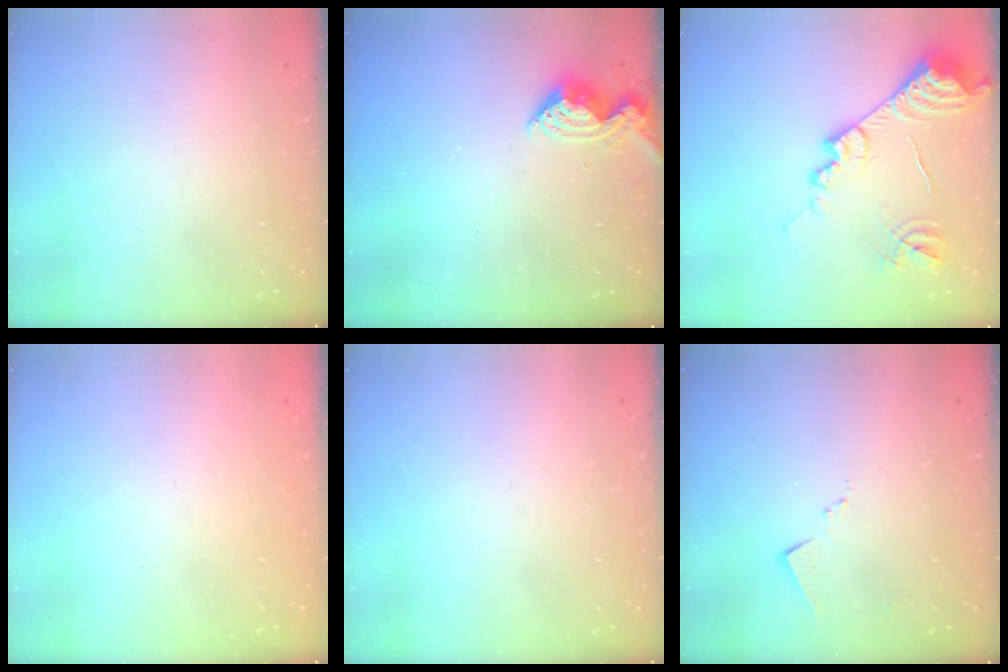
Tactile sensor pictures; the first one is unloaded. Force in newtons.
{"total": 10.0, "press": 10.0, "slide": 1.0}
{"total": 17.2, "press": 17.1, "slide": 1.6}
{"total": 1.5, "press": 1.3, "slide": 0.9}
{"total": 0.0}
{"total": 6.8, "press": 6.8, "slide": 0.3}